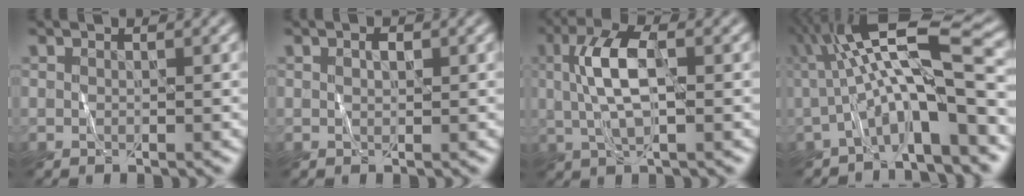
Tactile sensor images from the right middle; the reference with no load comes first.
{"total": 0.9, "force": [0.2, 0.5, 0.7], "torque": [-0.014, 0.002, 0.005]}
{"total": 5.3, "force": [0.5, 2.0, 4.9], "torque": [-0.103, 0.012, 0.005]}
{"total": 10.0, "force": [-1.2, 2.1, 9.7], "torque": [-0.158, 0.030, -0.029]}